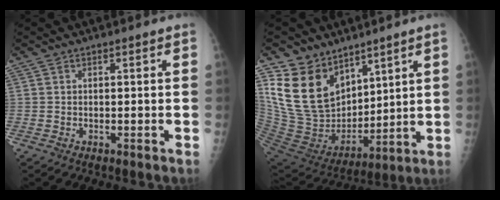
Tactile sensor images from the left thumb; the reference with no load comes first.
{"total": 18.3, "force": [11.2, 12.0, 8.1], "torque": [-0.117, -0.058, 0.236]}